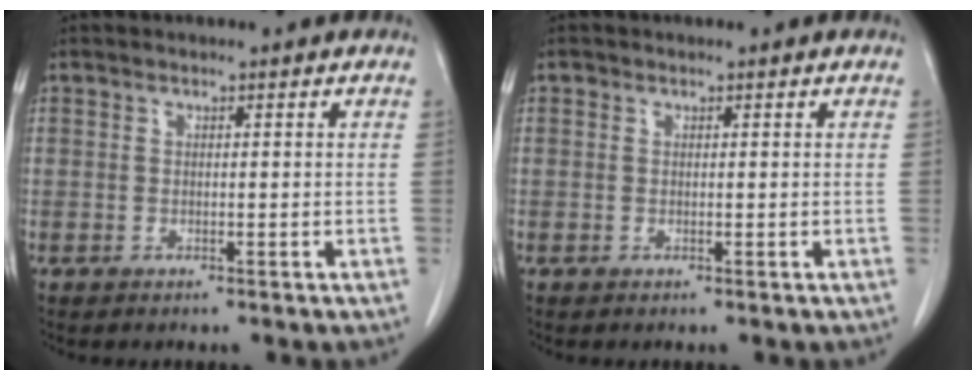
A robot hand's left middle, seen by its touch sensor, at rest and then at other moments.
{"total": 0.0}